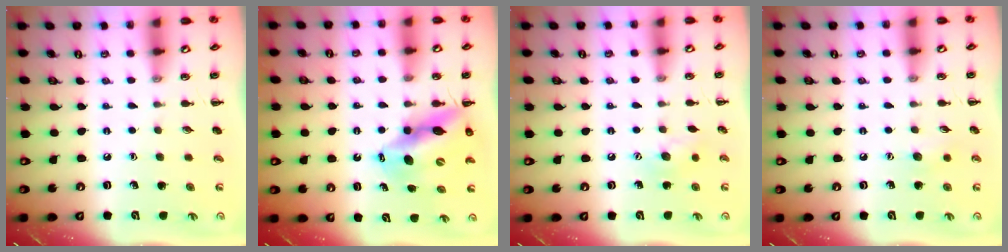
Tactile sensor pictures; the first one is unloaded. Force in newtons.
{"total": 13.4, "press": 13.0, "slide": 3.5}
{"total": 7.7, "press": 7.7, "slide": 1.1}
{"total": 5.4, "press": 5.3, "slide": 1.2}